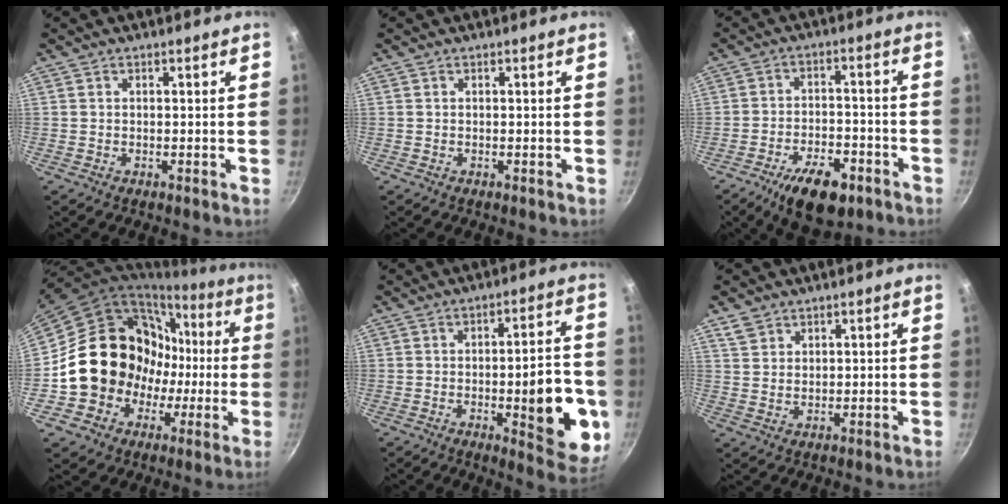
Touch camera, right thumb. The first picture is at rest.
{"total": 0.0}
{"total": 12.3, "force": [-7.0, 5.7, 8.4], "torque": [-0.116, 0.037, -0.105]}
{"total": 18.9, "force": [-1.5, 17.0, 8.0], "torque": [-0.107, 0.048, -0.007]}
{"total": 16.9, "force": [-3.7, 5.8, 15.4], "torque": [-0.152, 0.010, -0.047]}
{"total": 3.6, "force": [2.5, 2.3, 1.1], "torque": [-0.011, -0.003, 0.050]}